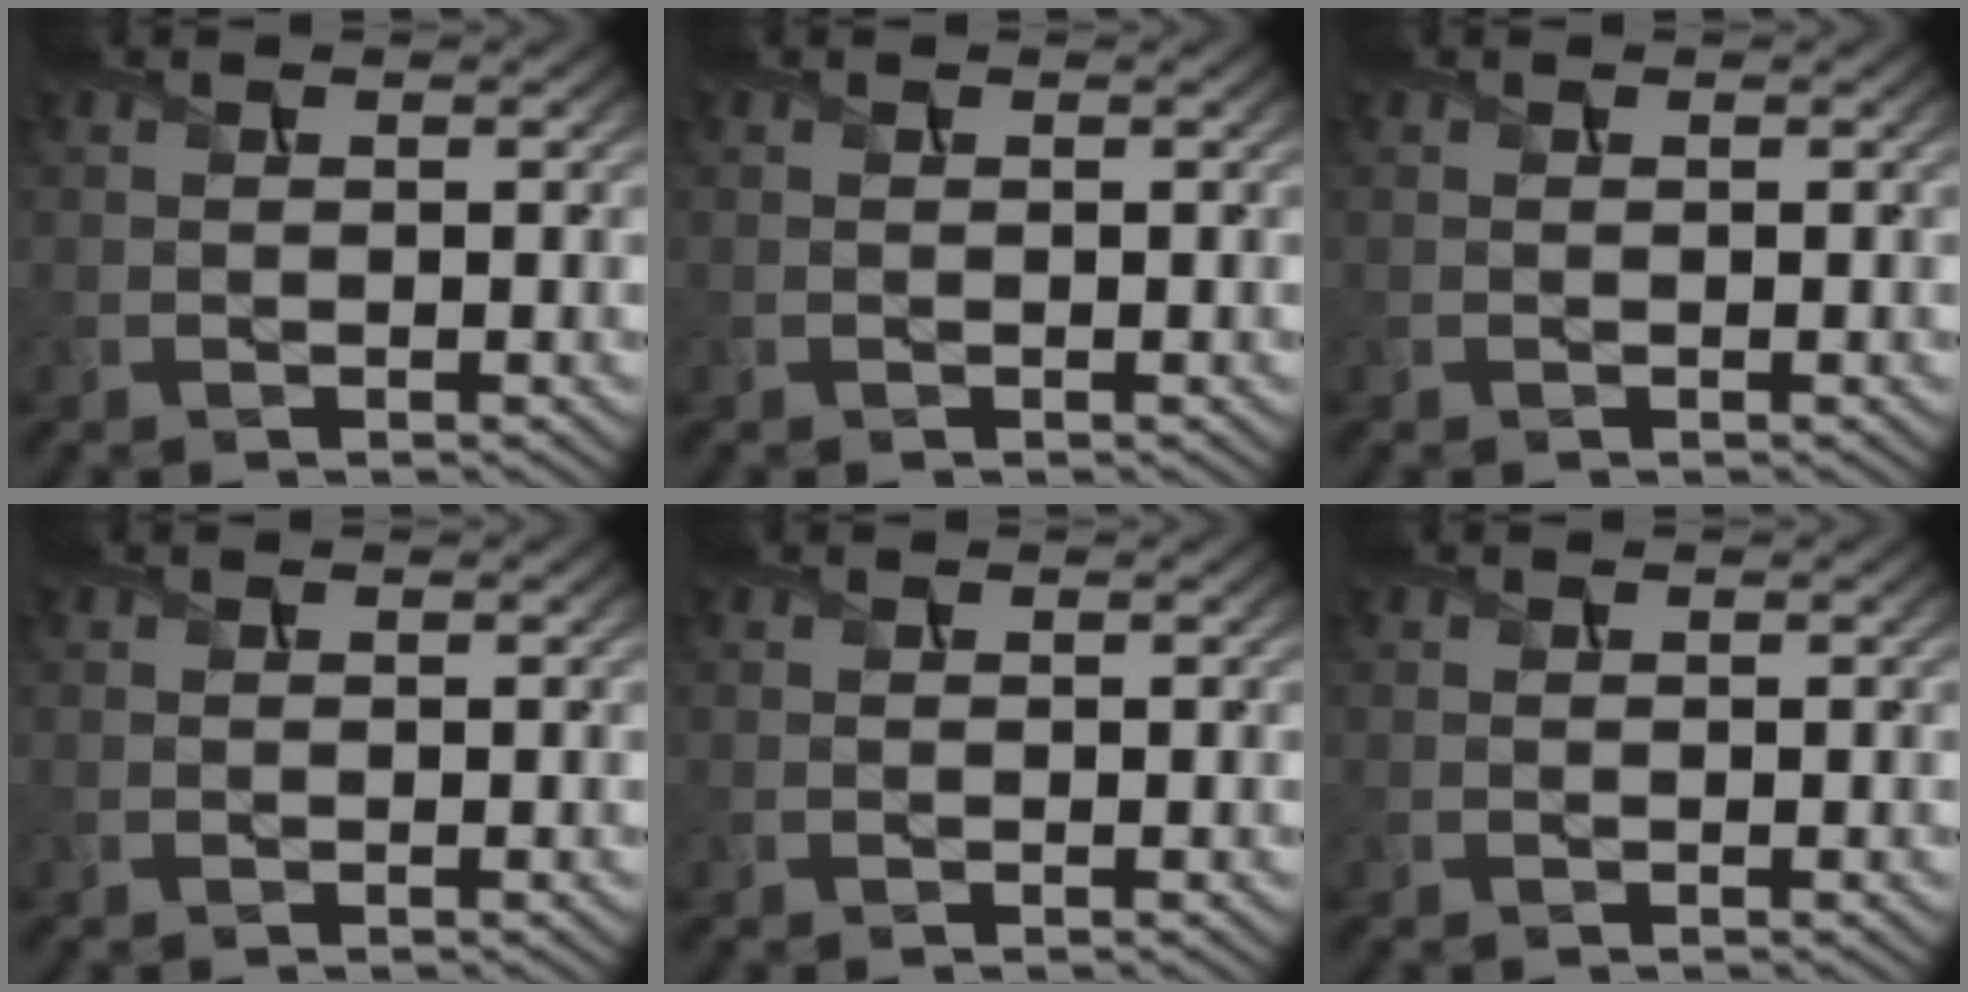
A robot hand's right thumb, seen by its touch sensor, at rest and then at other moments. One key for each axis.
{"total": 0.0}
{"total": 0.0}
{"total": 0.0}
{"total": 0.0}
{"total": 0.0}